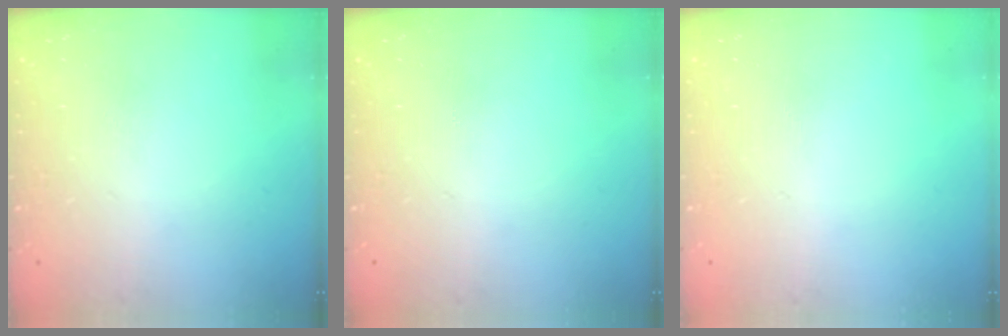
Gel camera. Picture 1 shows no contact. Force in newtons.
{"total": 0.0}
{"total": 0.0}